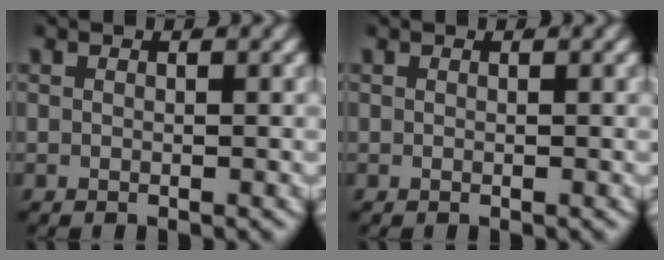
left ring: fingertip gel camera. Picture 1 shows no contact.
{"total": 0.0}